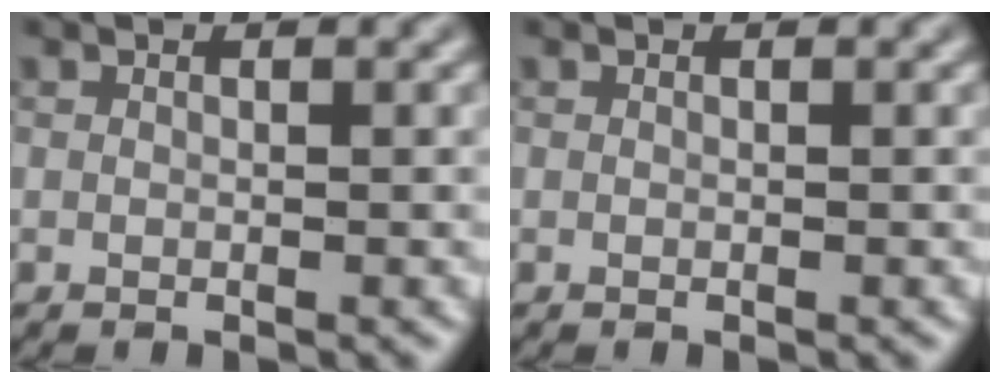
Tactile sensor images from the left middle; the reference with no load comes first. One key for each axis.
{"total": 0.0}